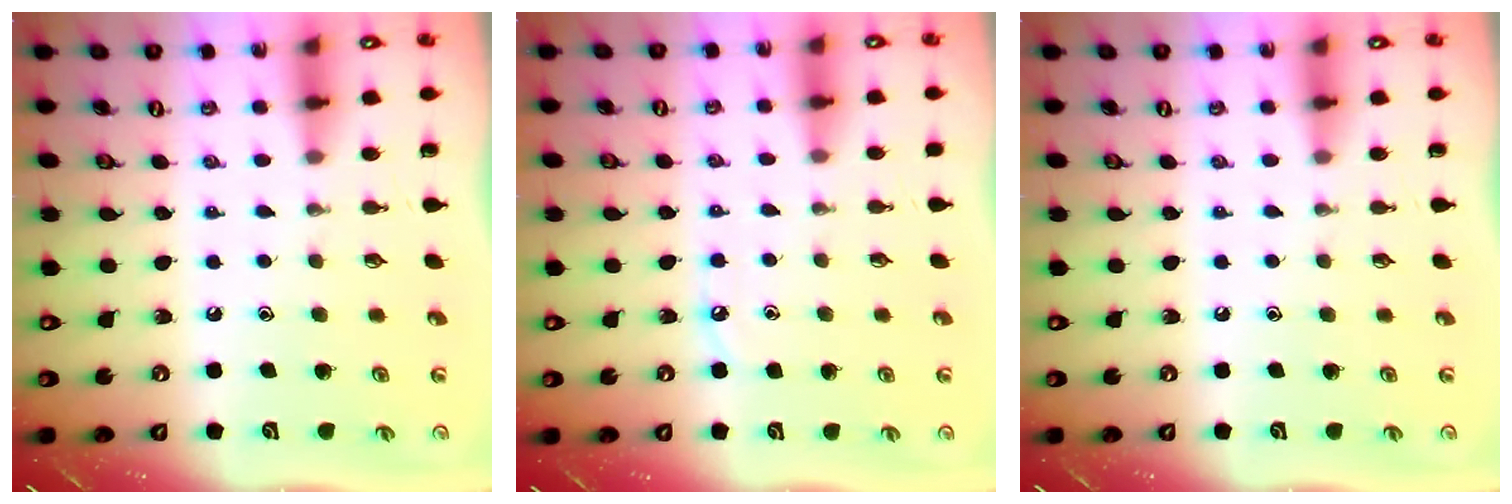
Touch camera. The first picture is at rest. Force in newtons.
{"total": 4.3, "press": 4.2, "slide": 0.6}
{"total": 0.0}